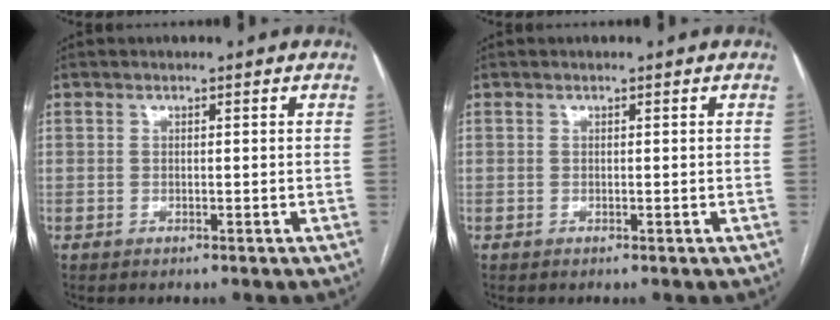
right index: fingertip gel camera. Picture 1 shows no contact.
{"total": 0.0}